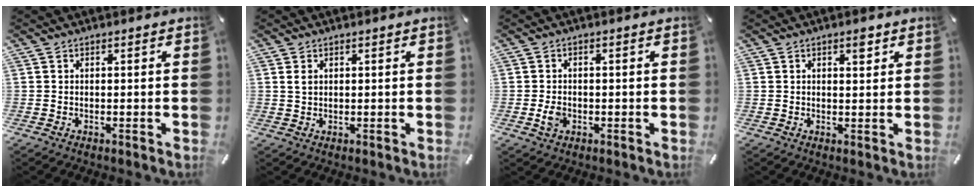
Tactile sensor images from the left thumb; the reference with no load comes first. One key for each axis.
{"total": 1.8, "fx": 0.7, "fy": 1.3, "fz": 1.0, "tx": -0.015, "ty": -0.001, "tz": 0.011}
{"total": 3.1, "fx": -0.7, "fy": 2.3, "fz": 2.0, "tx": -0.049, "ty": -0.002, "tz": -0.015}
{"total": 2.9, "fx": 1.5, "fy": 1.4, "fz": 2.0, "tx": -0.026, "ty": -0.002, "tz": 0.022}